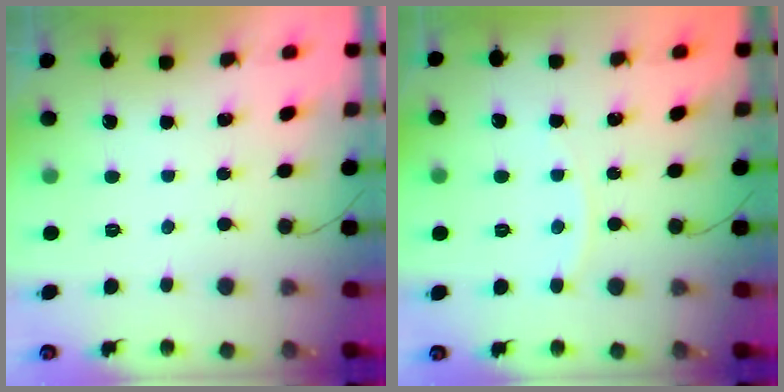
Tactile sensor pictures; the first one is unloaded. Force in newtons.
{"total": 2.9, "press": 2.9, "slide": 0.3}